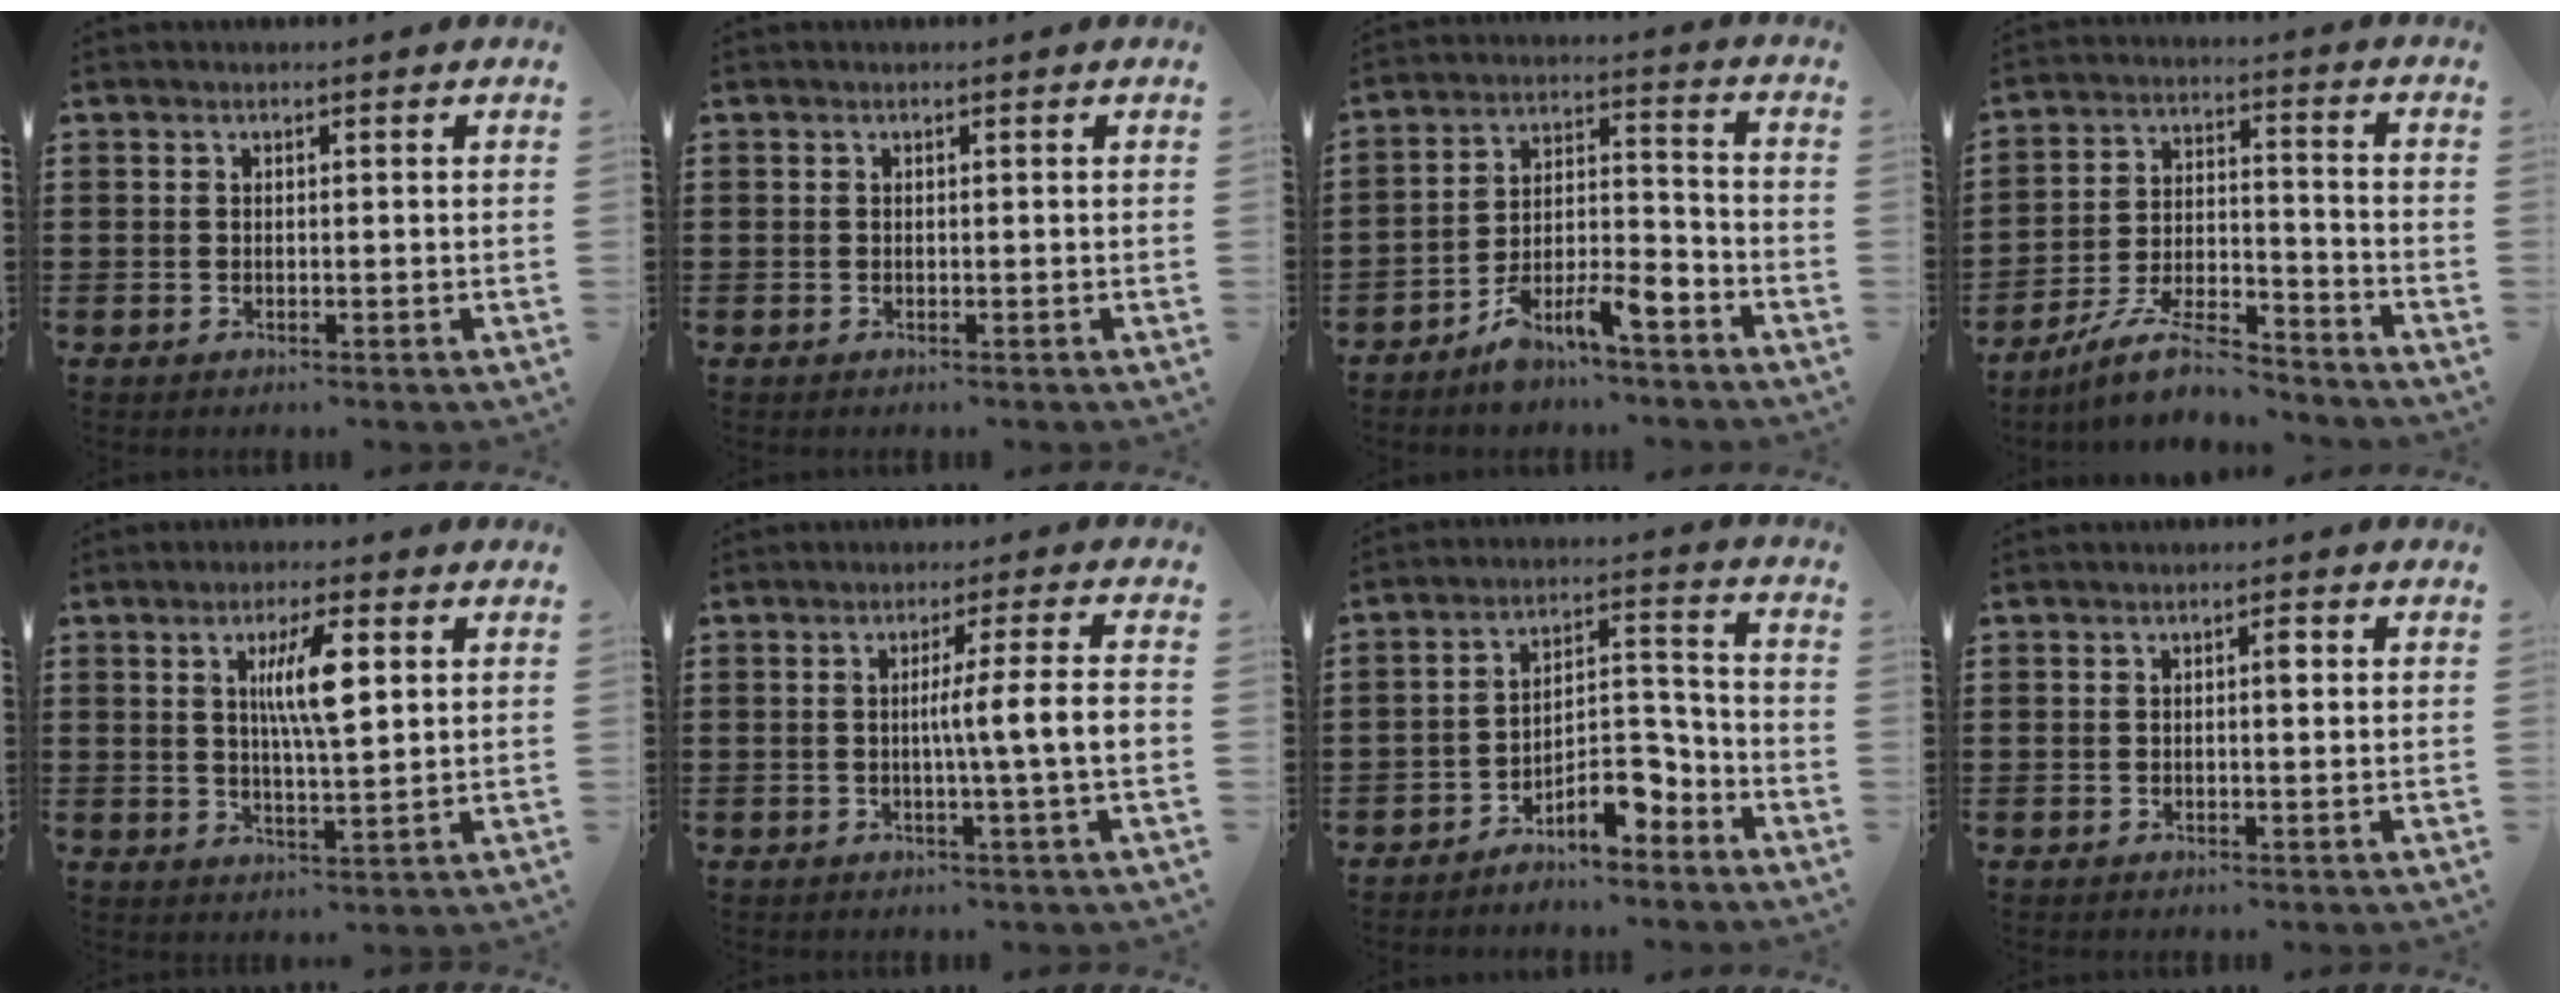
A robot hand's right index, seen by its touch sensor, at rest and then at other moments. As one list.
[{"total": 0.0}, {"total": 8.9, "force": [-7.0, 2.9, 4.7], "torque": [-0.078, 0.016, -0.130]}, {"total": 9.8, "force": [-8.5, 1.6, 4.6], "torque": [-0.085, 0.021, -0.163]}, {"total": 7.3, "force": [2.1, 1.5, 6.9], "torque": [-0.130, 0.004, 0.031]}, {"total": 6.5, "force": [-0.4, -0.9, 6.4], "torque": [-0.114, -0.008, -0.013]}, {"total": 7.8, "force": [-5.7, 2.7, 4.6], "torque": [-0.071, 0.007, -0.104]}, {"total": 1.6, "force": [0.0, 0.2, 1.5], "torque": [-0.021, -0.003, -0.003]}]